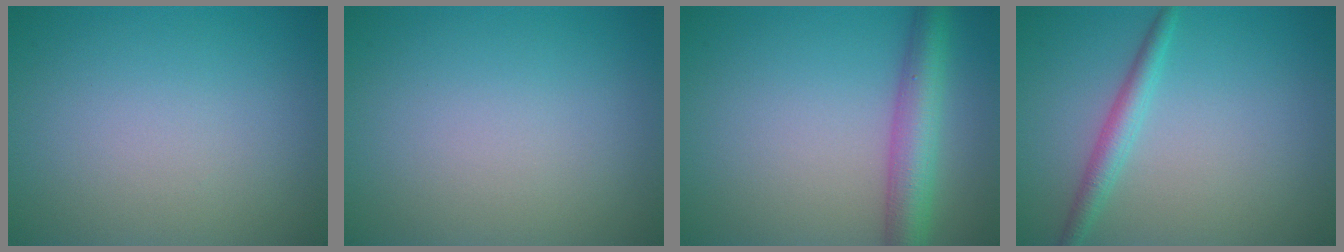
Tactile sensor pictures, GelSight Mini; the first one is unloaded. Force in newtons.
{"total": 0.0}
{"total": 4.9, "press": 4.9, "slide": 0.2}
{"total": 2.2, "press": 2.2, "slide": 0.0}